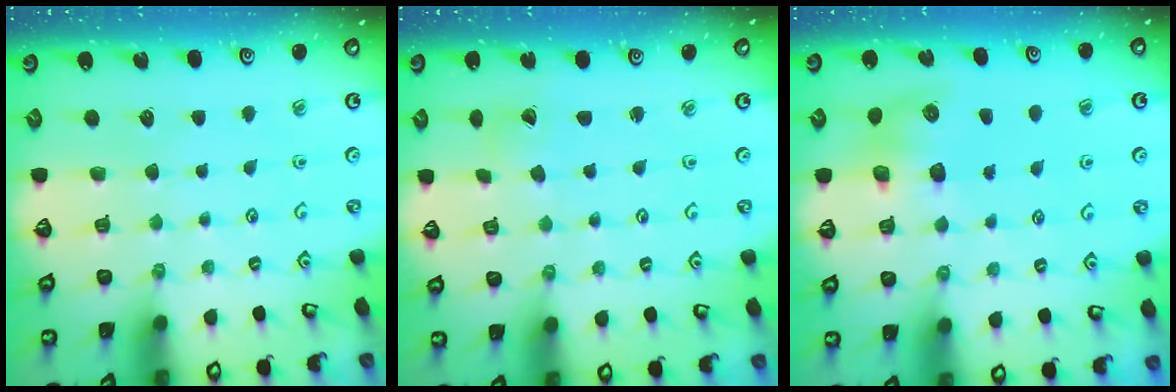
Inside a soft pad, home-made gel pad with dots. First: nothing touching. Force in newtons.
{"total": 2.9, "press": 2.9, "slide": 0.2}
{"total": 7.5, "press": 7.4, "slide": 0.9}